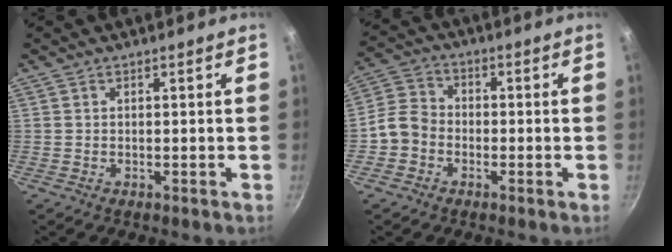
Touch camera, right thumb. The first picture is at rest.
{"total": 6.2, "force": [-2.2, 5.2, 2.7], "torque": [-0.031, 0.026, -0.059]}